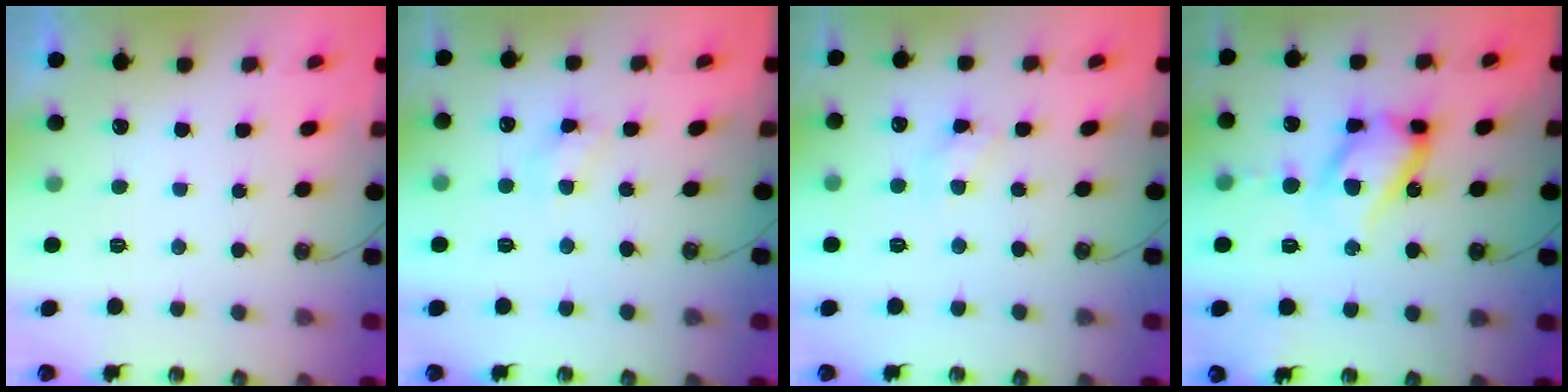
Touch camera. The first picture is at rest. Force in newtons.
{"total": 6.8, "press": 6.8, "slide": 0.5}
{"total": 5.1, "press": 5.0, "slide": 0.4}
{"total": 17.3, "press": 17.2, "slide": 1.7}